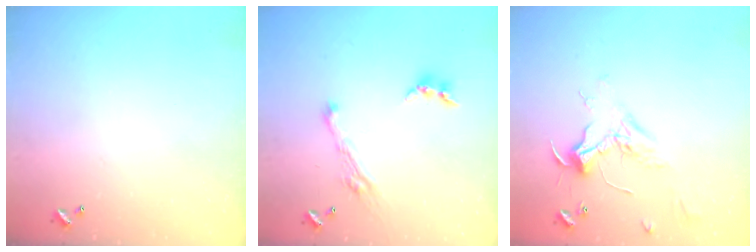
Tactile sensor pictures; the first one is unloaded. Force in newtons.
{"total": 5.0, "press": 5.0, "slide": 0.8}
{"total": 2.4, "press": 2.3, "slide": 0.9}